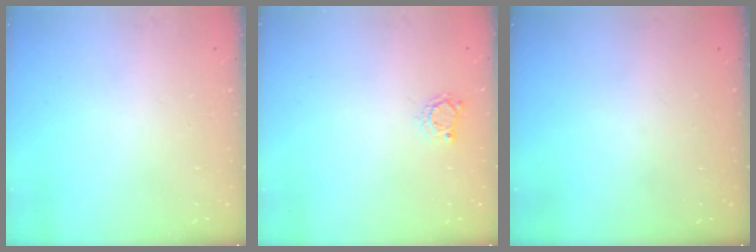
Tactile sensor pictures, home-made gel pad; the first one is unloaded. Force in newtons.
{"total": 2.9, "press": 2.9, "slide": 0.3}
{"total": 0.0}